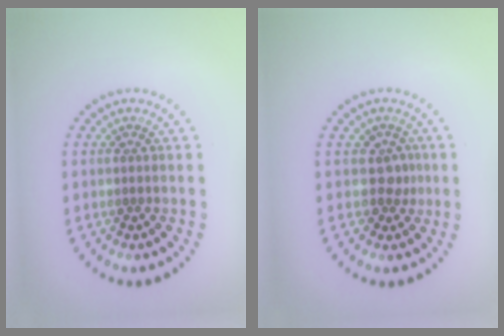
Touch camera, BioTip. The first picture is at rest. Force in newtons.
{"total": 1.9, "press": 1.5, "slide": 1.2}